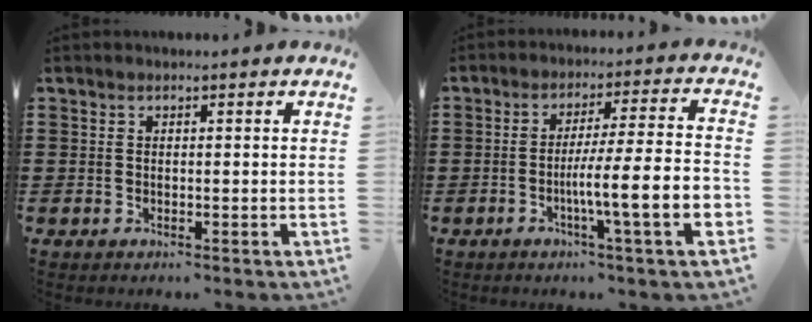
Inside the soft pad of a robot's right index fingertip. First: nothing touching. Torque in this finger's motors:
{"motor_torque": [1.83, -0.30, 0.71, 0.21]}